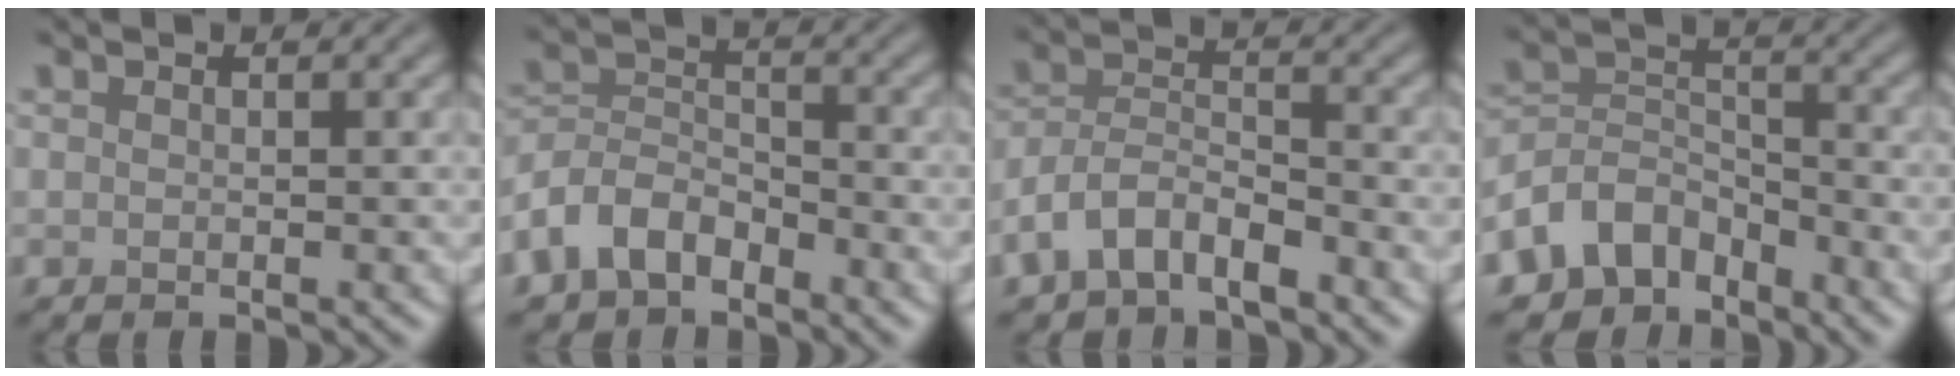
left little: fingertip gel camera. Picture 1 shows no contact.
{"total": 5.2, "force": [-3.2, 3.2, 2.5], "torque": [-0.052, 0.003, -0.076]}
{"total": 5.1, "force": [-3.4, 2.5, 2.8], "torque": [-0.053, 0.002, -0.075]}
{"total": 6.2, "force": [-4.4, 4.0, 2.0], "torque": [-0.022, -0.002, -0.097]}